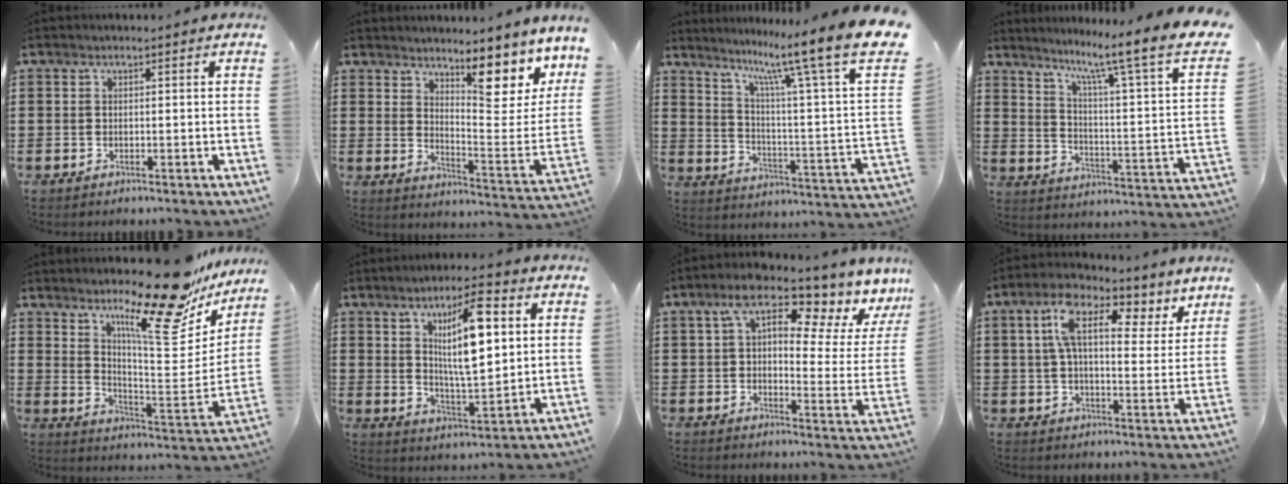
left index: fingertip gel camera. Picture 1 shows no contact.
{"total": 9.3, "force": [7.3, 2.0, 5.5], "torque": [-0.080, -0.062, 0.120]}
{"total": 11.7, "force": [8.5, 0.1, 8.1], "torque": [-0.165, -0.067, 0.126]}
{"total": 7.5, "force": [5.5, -0.9, 5.0], "torque": [-0.107, -0.055, 0.072]}
{"total": 16.0, "force": [12.8, 2.7, 9.2], "torque": [-0.154, -0.089, 0.207]}
{"total": 11.7, "force": [4.0, 4.0, 10.3], "torque": [-0.177, 0.001, 0.059]}
{"total": 10.5, "force": [7.1, 2.8, 7.2], "torque": [-0.124, -0.048, 0.111]}
{"total": 10.0, "force": [6.1, 3.3, 7.2], "torque": [-0.146, -0.008, 0.103]}